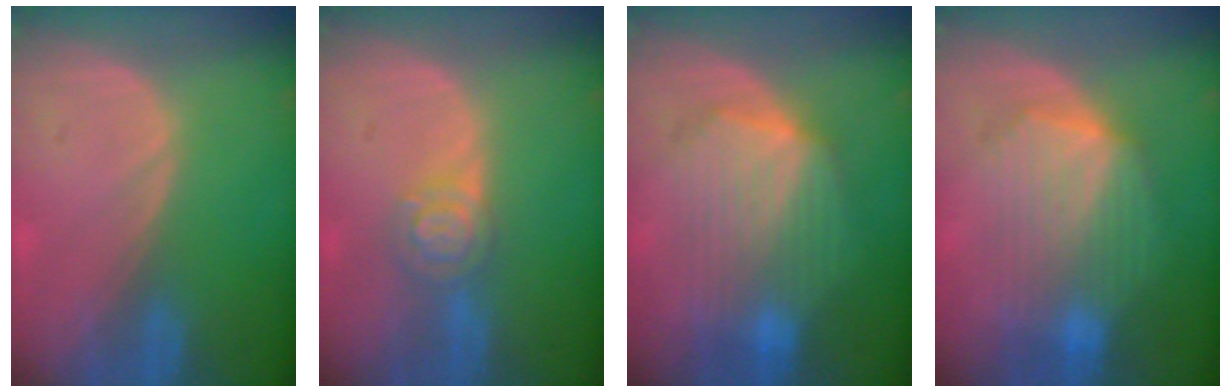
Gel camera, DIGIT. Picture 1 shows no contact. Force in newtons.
{"total": 5.0, "press": 4.4, "slide": 2.4}
{"total": 8.9, "press": 8.9, "slide": 0.4}
{"total": 8.5, "press": 8.5, "slide": 0.3}